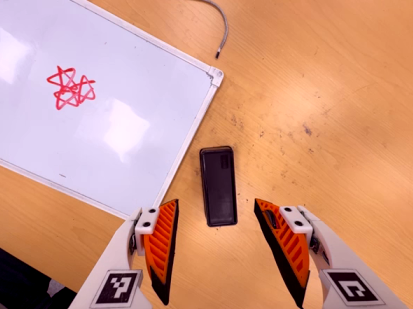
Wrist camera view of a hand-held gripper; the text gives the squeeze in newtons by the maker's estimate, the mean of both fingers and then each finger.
{"total": 0.0}